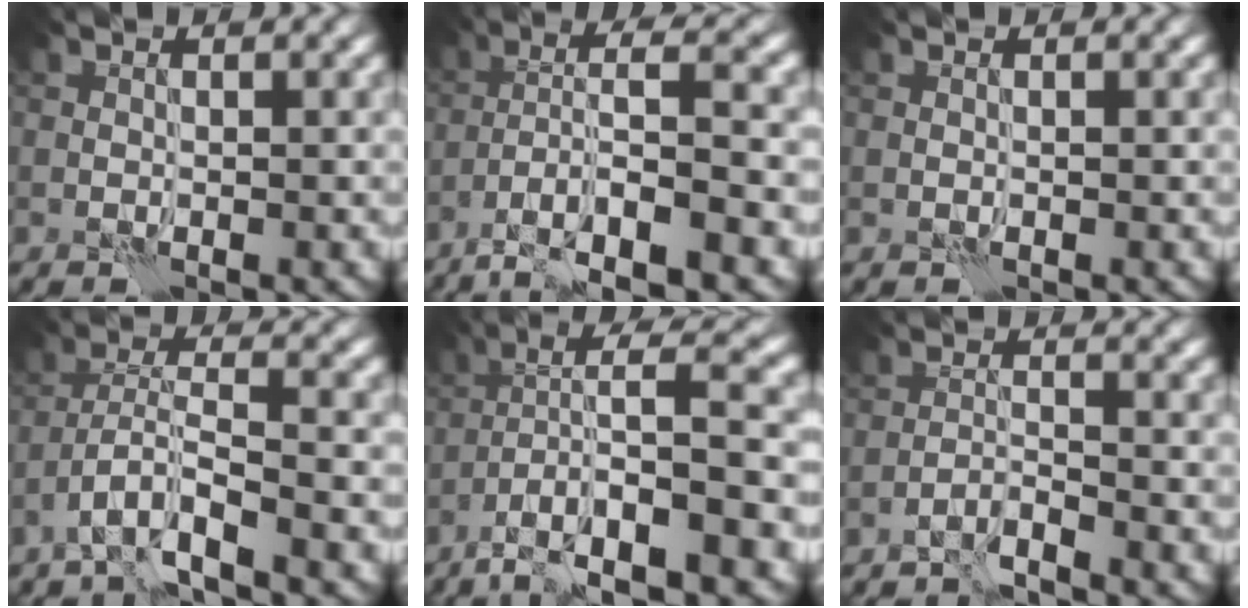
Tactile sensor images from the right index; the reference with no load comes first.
{"total": 8.5, "force": [-4.4, 1.9, 7.1], "torque": [-0.127, 0.007, -0.080]}
{"total": 0.0}
{"total": 5.5, "force": [-3.7, 1.1, 3.9], "torque": [-0.071, 0.006, -0.076]}
{"total": 11.1, "force": [-4.9, 2.4, 9.6], "torque": [-0.168, 0.017, -0.082]}
{"total": 2.1, "force": [-1.9, 0.0, 1.0], "torque": [-0.015, 0.007, -0.043]}